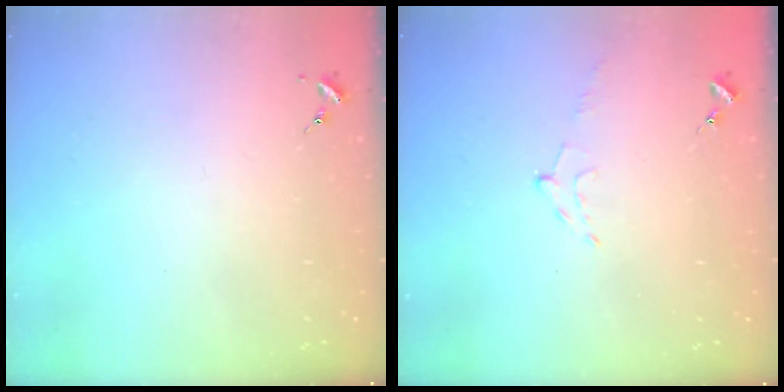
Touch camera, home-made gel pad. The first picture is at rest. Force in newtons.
{"total": 5.3, "press": 5.3, "slide": 0.6}